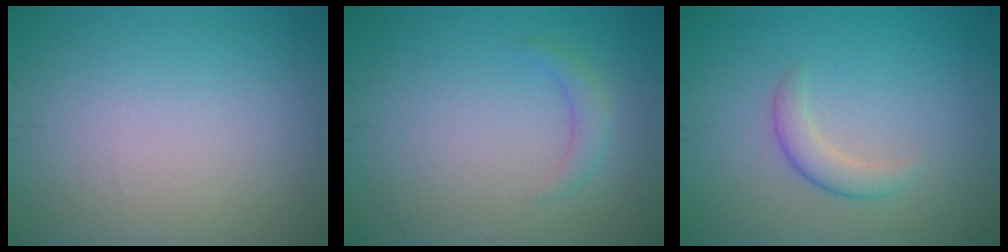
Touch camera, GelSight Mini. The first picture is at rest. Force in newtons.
{"total": 1.4, "press": 1.4, "slide": 0.0}
{"total": 2.1, "press": 2.1, "slide": 0.1}